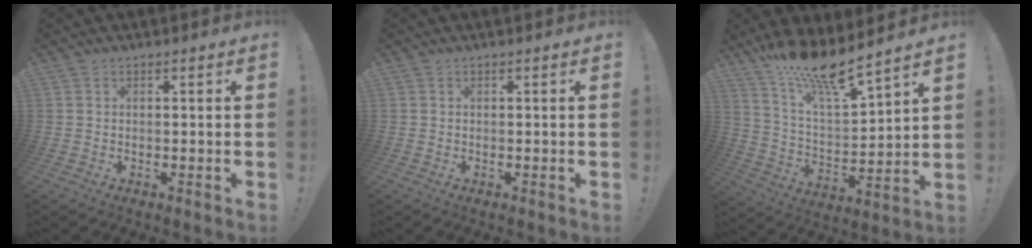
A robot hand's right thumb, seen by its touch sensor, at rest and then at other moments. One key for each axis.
{"total": 0.0}
{"total": 14.1, "fx": 12.2, "fy": 0.9, "fz": 7.0, "tx": -0.128, "ty": -0.102, "tz": 0.205}